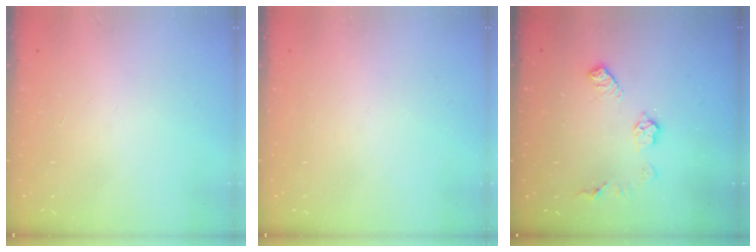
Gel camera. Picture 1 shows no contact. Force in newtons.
{"total": 0.0}
{"total": 8.1, "press": 8.1, "slide": 0.2}